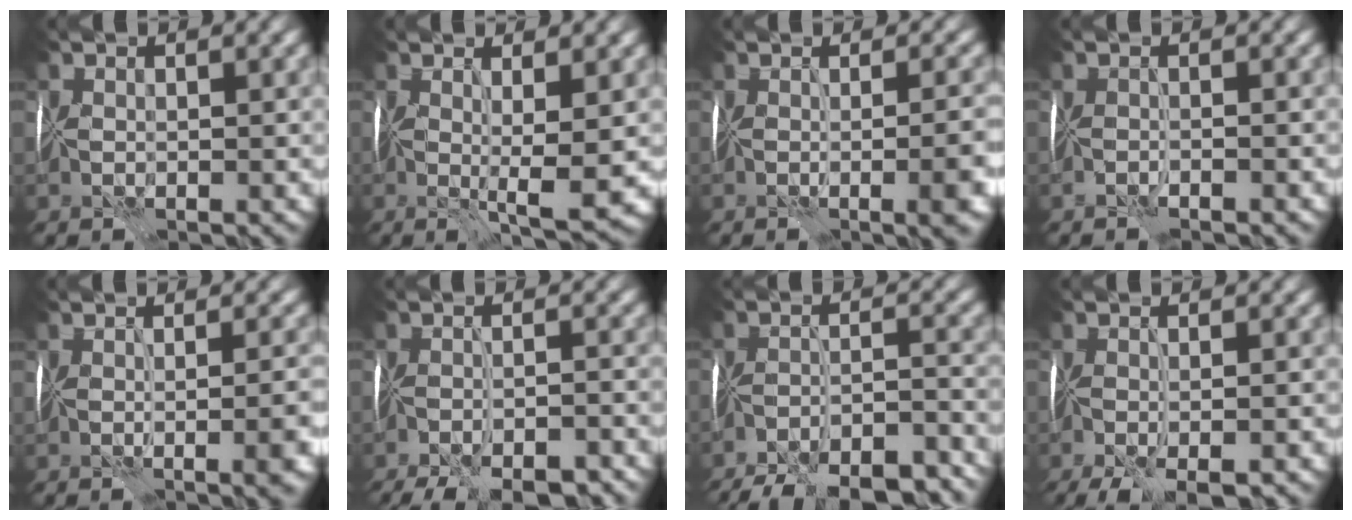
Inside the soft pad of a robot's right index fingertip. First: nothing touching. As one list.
[{"total": 4.7, "force": [0.1, 0.8, 4.6], "torque": [-0.073, -0.010, 0.003]}, {"total": 7.4, "force": [-1.2, 3.0, 6.7], "torque": [-0.042, 0.001, -0.011]}, {"total": 1.0, "force": [-0.9, -0.1, 0.5], "torque": [-0.007, -0.007, -0.020]}, {"total": 6.1, "force": [-1.0, 2.4, 5.5], "torque": [-0.034, 0.000, -0.006]}, {"total": 9.6, "force": [-7.7, 2.9, 4.8], "torque": [-0.064, -0.019, -0.100]}, {"total": 14.3, "force": [-12.4, 4.2, 5.7], "torque": [-0.082, -0.010, -0.154]}, {"total": 6.0, "force": [-3.6, 1.7, 4.5], "torque": [-0.073, -0.022, -0.055]}]